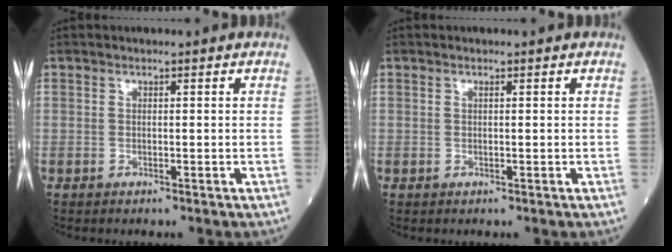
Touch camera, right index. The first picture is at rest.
{"total": 0.0}